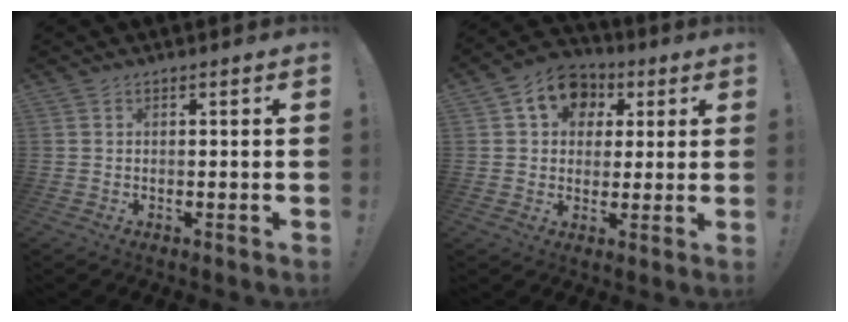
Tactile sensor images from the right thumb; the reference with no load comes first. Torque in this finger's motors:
{"motor_torque": [1.03, 1.97, 0.70, -0.04, 0.00]}